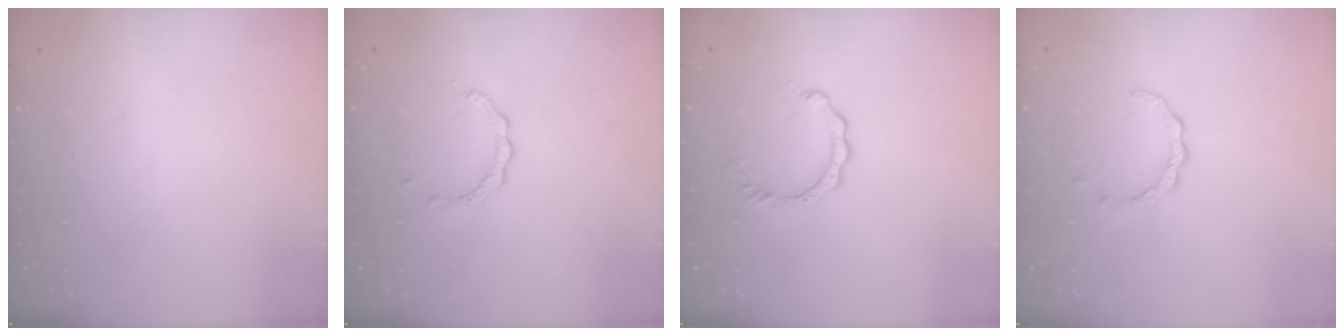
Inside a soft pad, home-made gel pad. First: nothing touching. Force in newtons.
{"total": 2.1, "press": 2.1, "slide": 0.1}
{"total": 3.0, "press": 2.9, "slide": 0.3}
{"total": 2.6, "press": 2.5, "slide": 0.3}